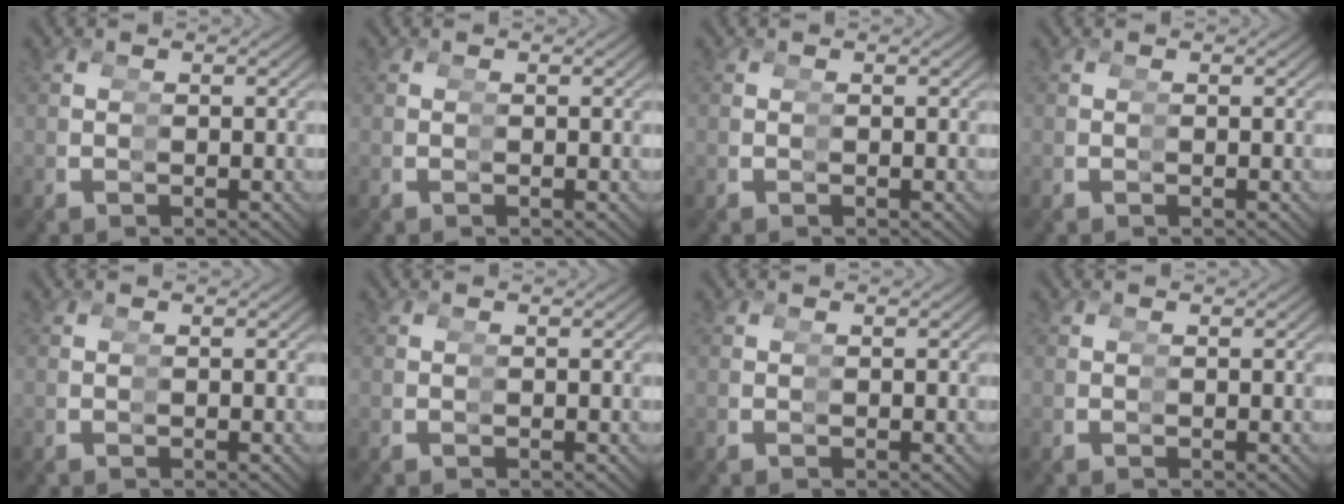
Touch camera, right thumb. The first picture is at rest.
{"total": 0.0}
{"total": 0.0}
{"total": 0.0}
{"total": 0.0}
{"total": 0.0}
{"total": 0.0}
{"total": 0.0}